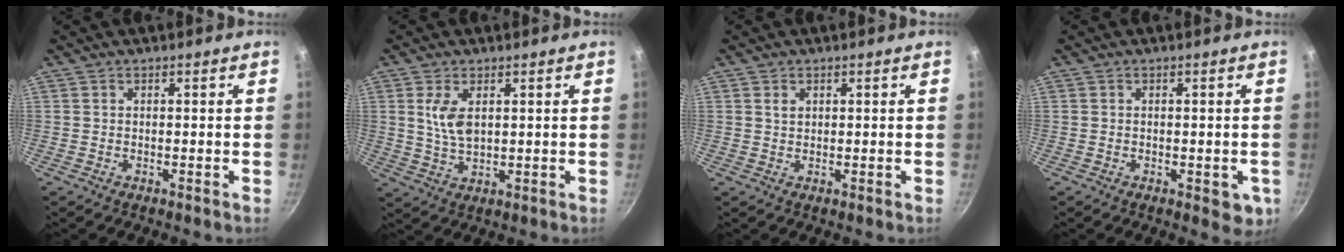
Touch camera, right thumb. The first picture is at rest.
{"total": 5.7, "force": [1.6, 3.0, 4.6], "torque": [-0.088, -0.009, 0.037]}
{"total": 1.4, "force": [0.6, 1.0, 0.8], "torque": [-0.009, -0.004, 0.013]}
{"total": 4.1, "force": [-1.3, 2.0, 3.3], "torque": [-0.019, -0.001, -0.012]}